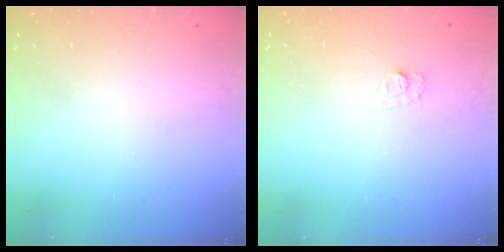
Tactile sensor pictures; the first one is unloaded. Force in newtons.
{"total": 5.7, "press": 5.6, "slide": 0.8}